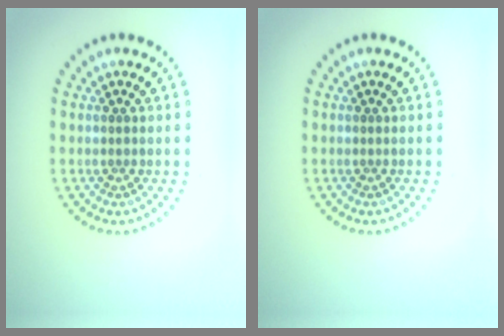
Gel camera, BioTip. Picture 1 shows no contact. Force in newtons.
{"total": 0.0}